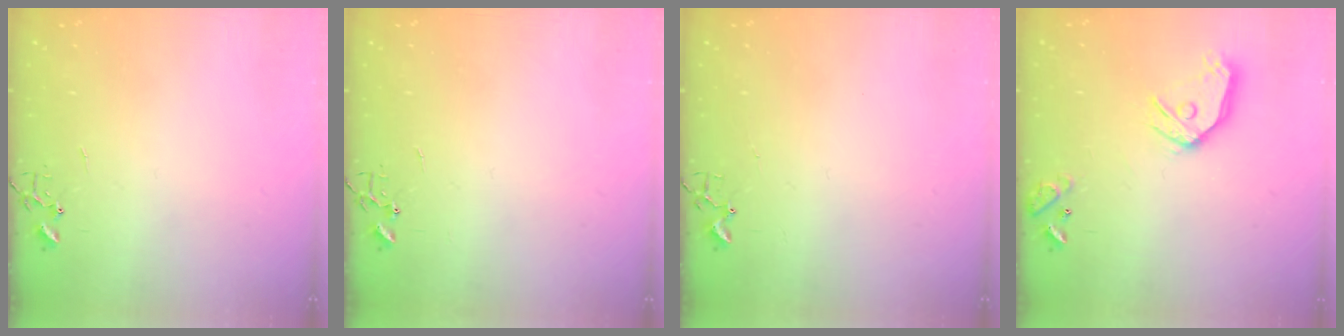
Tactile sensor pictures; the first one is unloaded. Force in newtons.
{"total": 0.0}
{"total": 1.9, "press": 1.9, "slide": 0.2}
{"total": 14.0, "press": 13.8, "slide": 1.9}